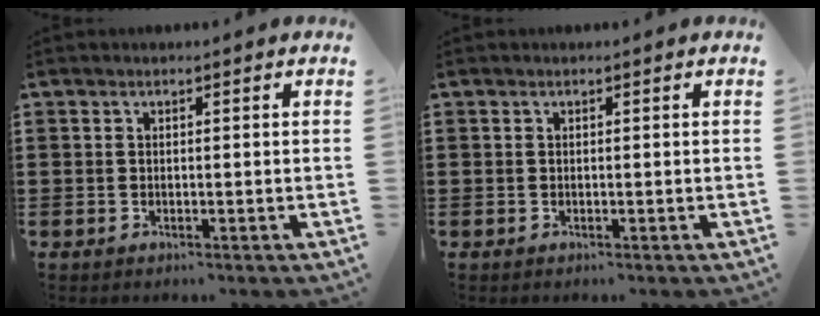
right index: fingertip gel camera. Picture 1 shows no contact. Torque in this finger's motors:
{"motor_torque": [-0.48, 1.66, 0.00, 0.00]}